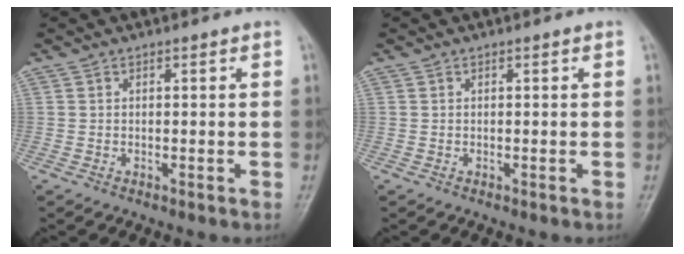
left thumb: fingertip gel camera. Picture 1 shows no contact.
{"total": 0.0}